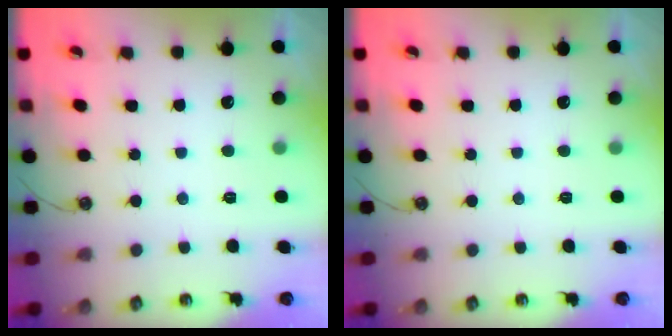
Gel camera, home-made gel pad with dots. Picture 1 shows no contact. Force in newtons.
{"total": 0.0}